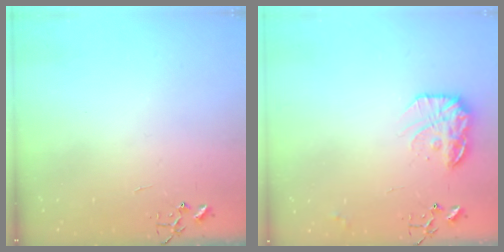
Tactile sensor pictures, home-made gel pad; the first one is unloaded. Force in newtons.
{"total": 15.0, "press": 15.0, "slide": 1.1}